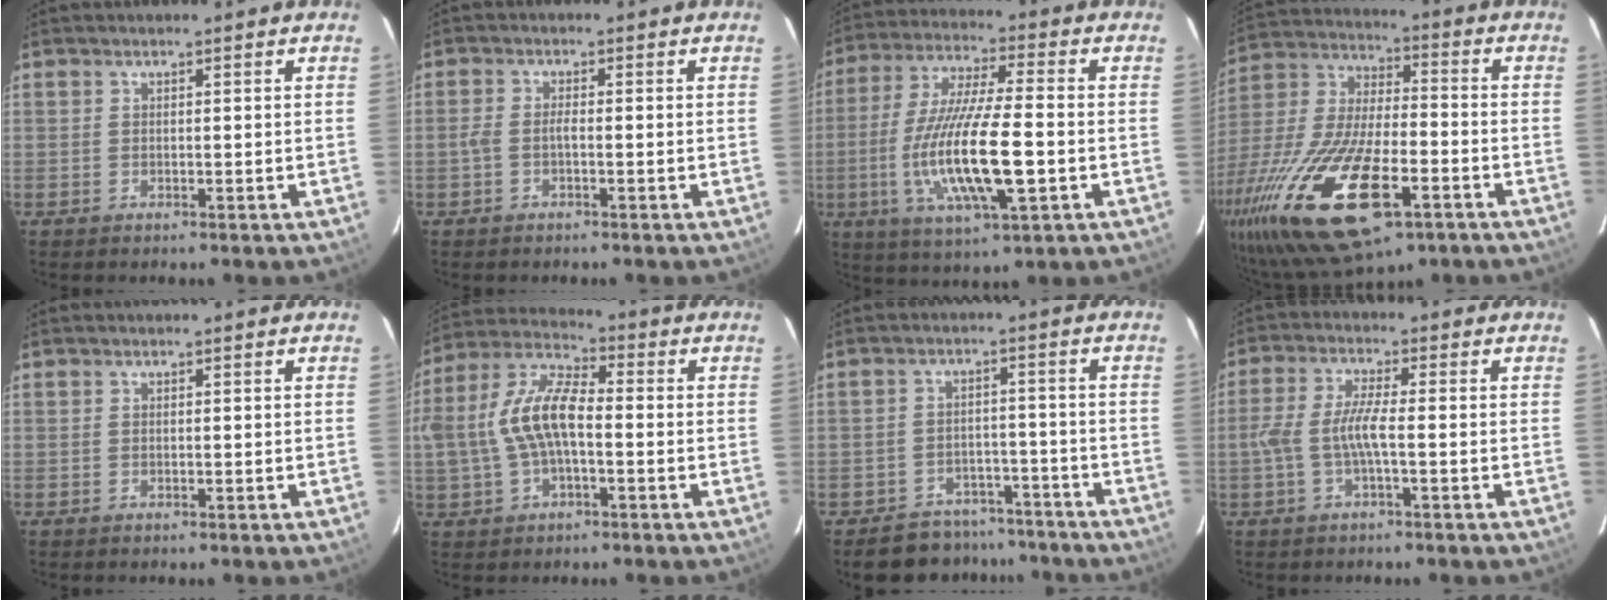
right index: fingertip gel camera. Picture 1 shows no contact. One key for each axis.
{"total": 1.9, "fx": -0.9, "fy": 0.4, "fz": 1.7, "tx": -0.039, "ty": 0.004, "tz": -0.021}
{"total": 17.2, "fx": -3.9, "fy": 3.3, "fz": 16.4, "tx": -0.326, "ty": -0.020, "tz": -0.067}
{"total": 29.7, "fx": -14.2, "fy": 12.1, "fz": 23.0, "tx": -0.497, "ty": -0.066, "tz": -0.244}
{"total": 0.0}
{"total": 12.9, "fx": -1.2, "fy": 6.0, "fz": 11.4, "tx": -0.237, "ty": 0.015, "tz": -0.022}
{"total": 9.6, "fx": -8.4, "fy": 4.6, "fz": 0.7, "tx": -0.023, "ty": 0.025, "tz": -0.107}
{"total": 5.7, "fx": -1.5, "fy": 0.5, "fz": 5.4, "tx": -0.118, "ty": 0.004, "tz": -0.027}